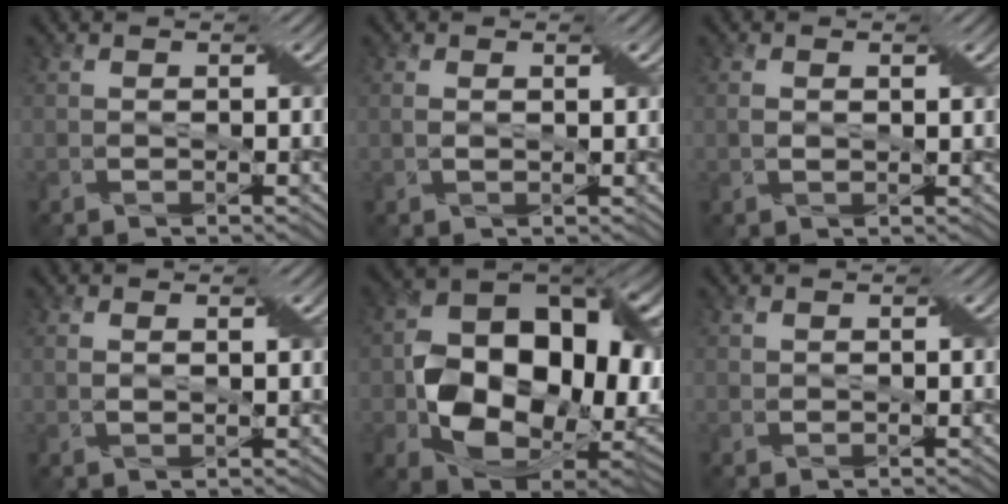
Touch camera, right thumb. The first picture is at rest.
{"total": 1.0, "force": [0.5, 0.3, 0.8], "torque": [-0.020, 0.003, 0.009]}
{"total": 1.2, "force": [0.5, 0.7, 0.9], "torque": [-0.023, 0.003, 0.009]}
{"total": 1.2, "force": [0.7, 0.2, 0.9], "torque": [-0.022, 0.002, 0.014]}
{"total": 17.4, "force": [-1.6, 12.7, 11.8], "torque": [-0.204, -0.034, -0.004]}
{"total": 0.5, "force": [0.3, 0.4, 0.0], "torque": [-0.004, 0.002, 0.006]}